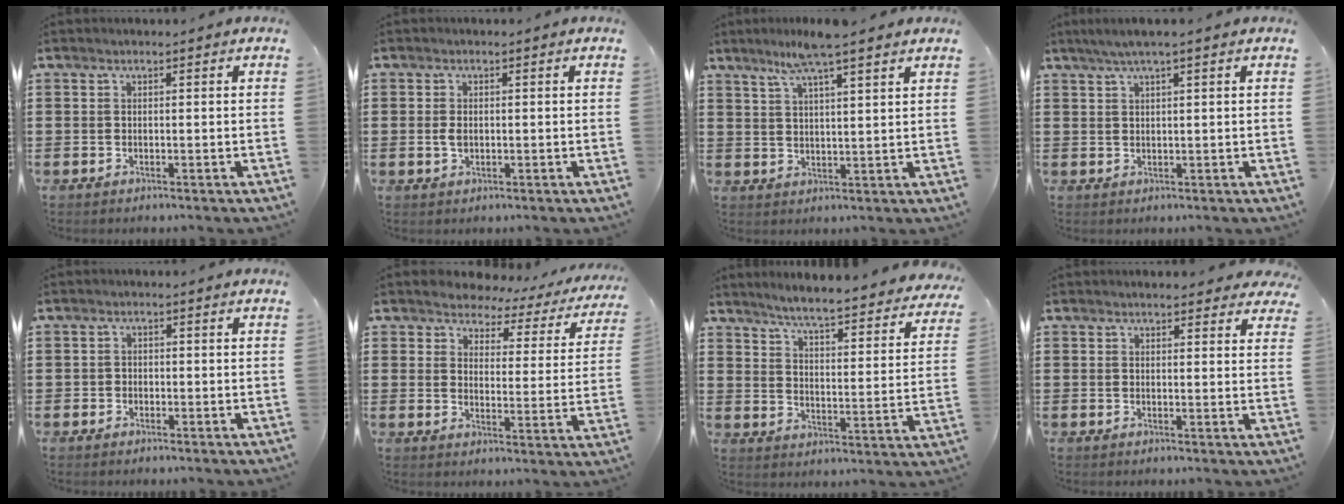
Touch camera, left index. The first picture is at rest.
{"total": 1.7, "force": [-0.2, 1.1, 1.3], "torque": [-0.035, 0.001, -0.006]}
{"total": 6.7, "force": [5.2, -0.2, 4.2], "torque": [-0.095, -0.008, 0.091]}
{"total": 2.4, "force": [1.3, -0.1, 2.0], "torque": [-0.039, 0.001, 0.023]}
{"total": 1.0, "force": [-0.6, 0.8, 0.0], "torque": [-0.004, 0.002, -0.015]}
{"total": 3.8, "force": [3.5, 1.4, 0.4], "torque": [-0.032, -0.019, 0.056]}
{"total": 5.4, "force": [5.0, -0.6, 2.0], "torque": [-0.063, -0.041, 0.079]}
{"total": 2.6, "force": [2.4, 0.4, 0.9], "torque": [-0.015, -0.003, 0.042]}